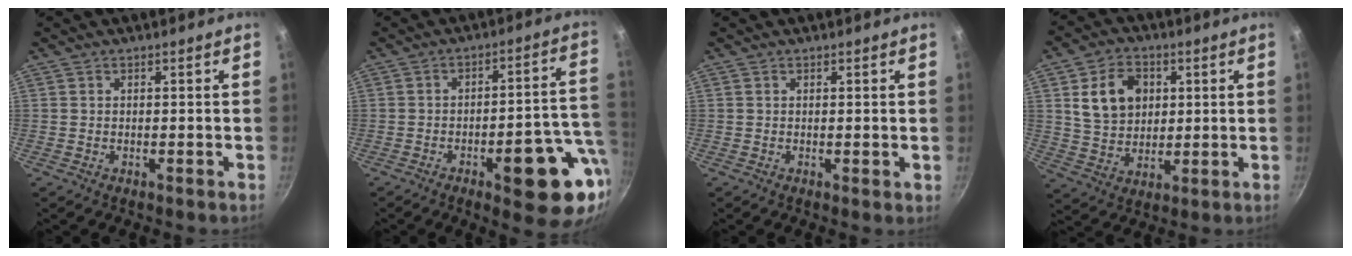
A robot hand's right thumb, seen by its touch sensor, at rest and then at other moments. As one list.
[{"total": 16.3, "force": [-5.4, 5.4, 14.4], "torque": [-0.142, 0.034, -0.070]}, {"total": 0.7, "force": [0.2, 0.2, 0.6], "torque": [-0.008, -0.002, 0.000]}, {"total": 11.7, "force": [3.1, 8.9, 7.0], "torque": [-0.099, -0.005, 0.054]}]